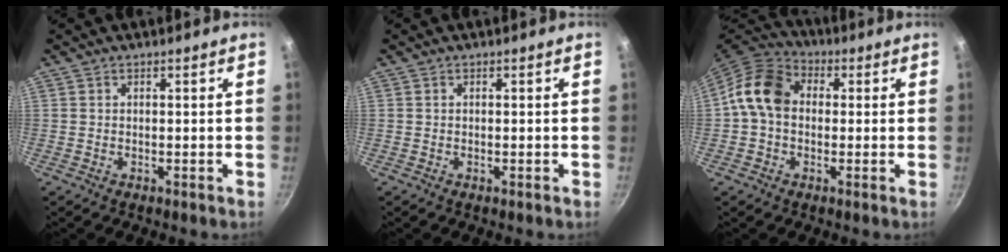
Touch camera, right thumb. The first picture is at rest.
{"total": 0.0}
{"total": 10.4, "force": [0.4, 8.0, 6.6], "torque": [-0.091, 0.027, -0.015]}